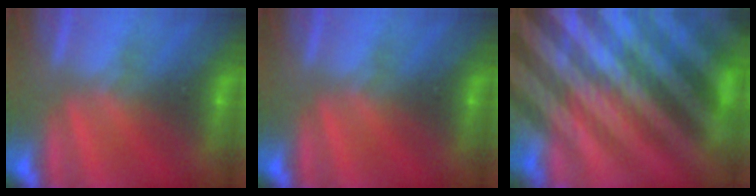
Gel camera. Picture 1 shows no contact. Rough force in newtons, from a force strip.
{"total": 0.0}
{"total": 9.5}